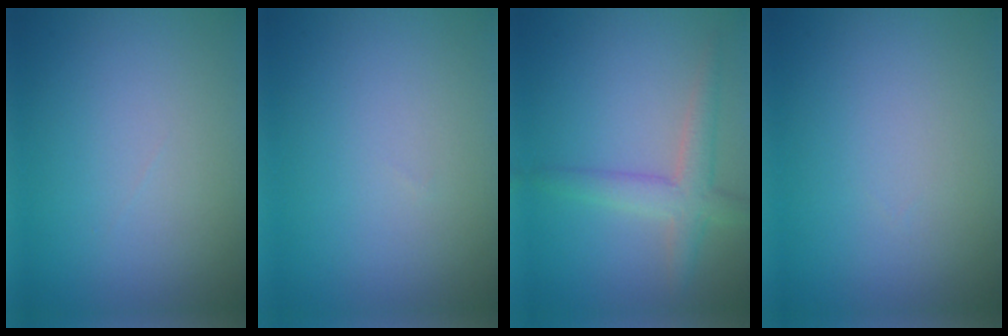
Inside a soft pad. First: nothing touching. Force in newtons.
{"total": 0.0}
{"total": 3.3, "press": 3.3, "slide": 0.2}
{"total": 0.0}